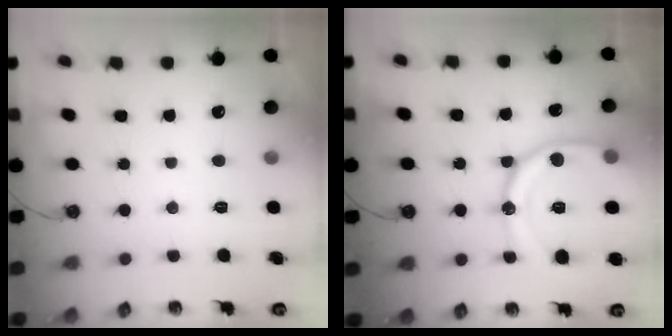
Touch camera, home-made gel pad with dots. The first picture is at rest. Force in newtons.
{"total": 18.5, "press": 18.4, "slide": 1.9}